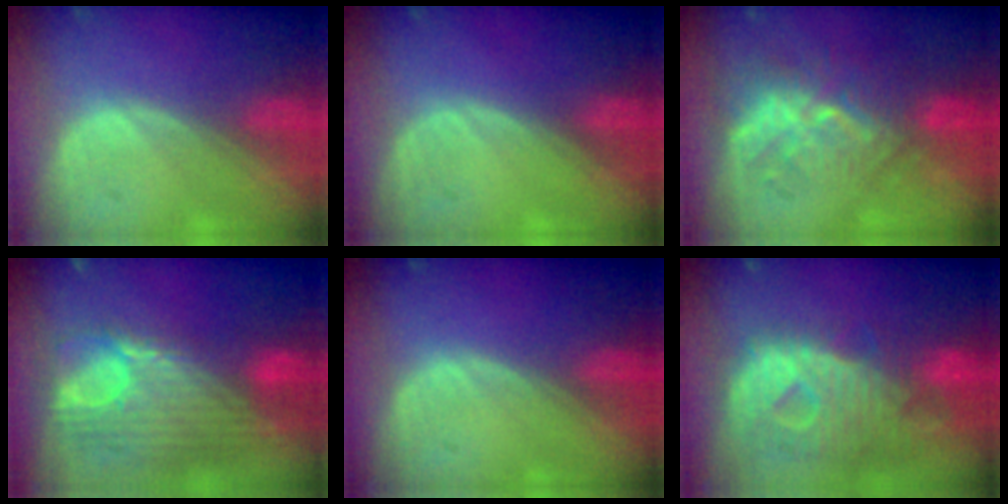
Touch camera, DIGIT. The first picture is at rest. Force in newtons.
{"total": 0.0}
{"total": 9.6, "press": 8.6, "slide": 4.1}
{"total": 12.3, "press": 10.4, "slide": 6.5}
{"total": 0.0}
{"total": 12.6, "press": 10.8, "slide": 6.5}